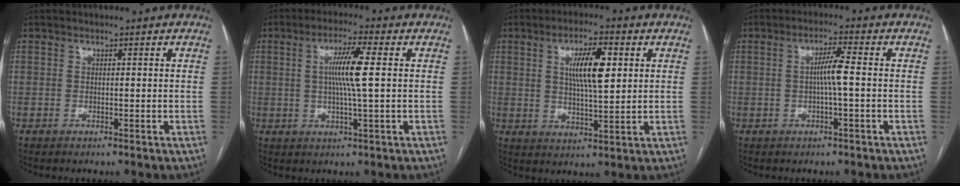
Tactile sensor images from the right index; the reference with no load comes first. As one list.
[{"total": 7.1, "force": [0.9, -0.3, 7.1], "torque": [-0.130, 0.001, 0.013]}, {"total": 8.3, "force": [2.3, 1.9, 7.7], "torque": [-0.136, 0.007, 0.041]}, {"total": 4.0, "force": [-0.2, -0.2, 4.0], "torque": [-0.073, 0.007, -0.003]}]